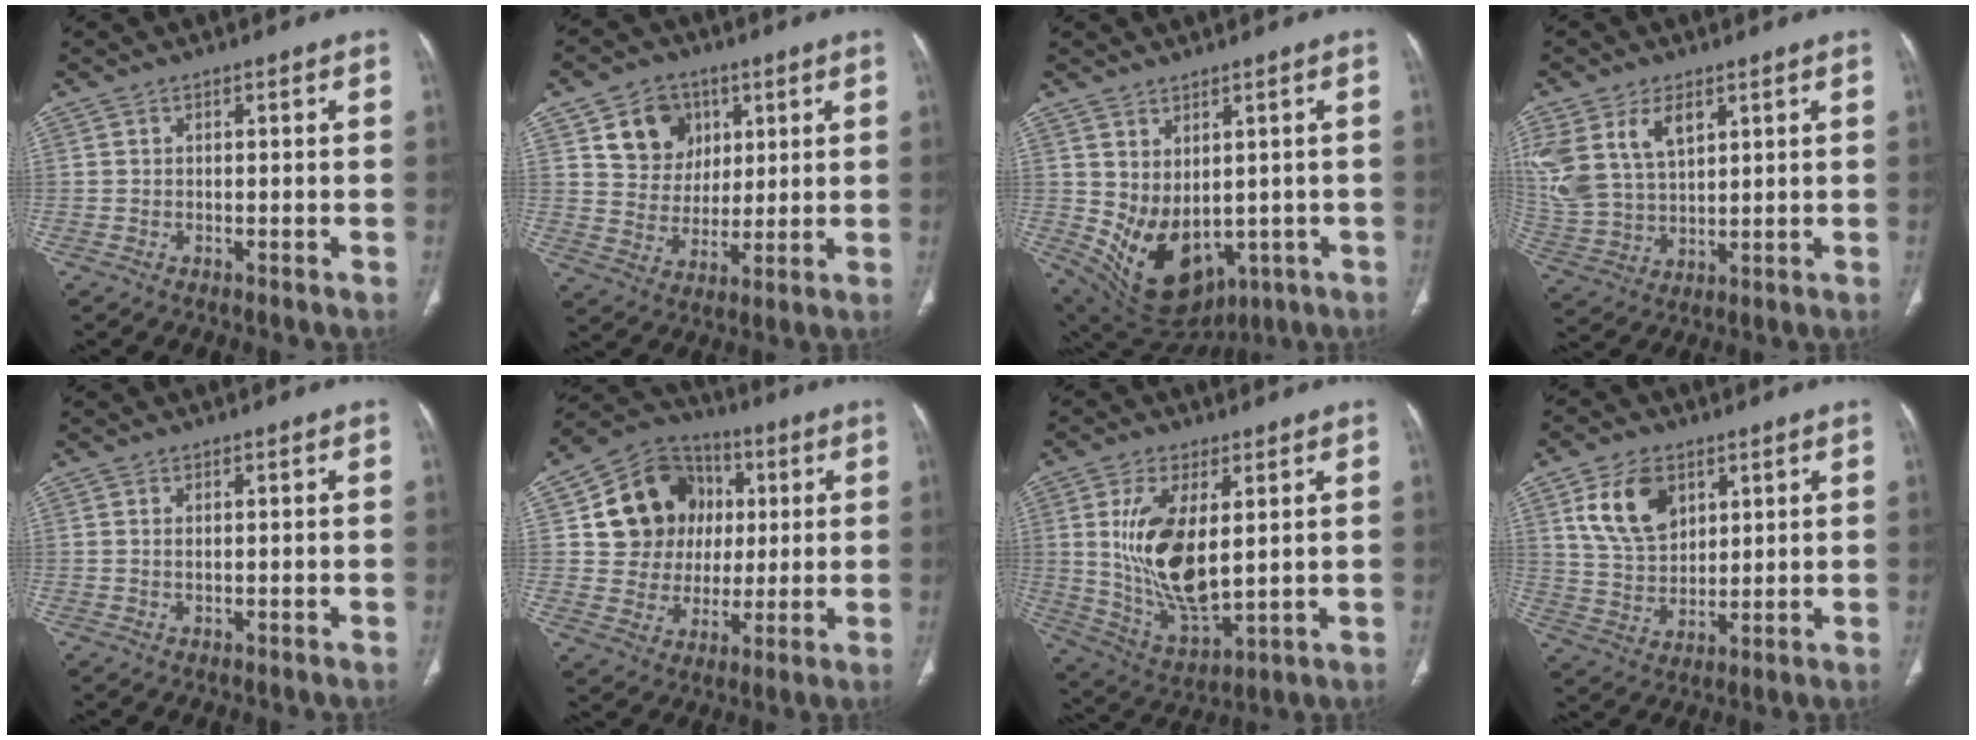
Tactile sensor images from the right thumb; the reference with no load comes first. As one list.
[{"total": 11.0, "force": [4.6, 9.1, 4.0], "torque": [-0.030, -0.017, 0.085]}, {"total": 14.1, "force": [-1.5, 9.5, 10.3], "torque": [-0.161, -0.011, 0.019]}, {"total": 14.1, "force": [6.2, 8.6, 9.3], "torque": [-0.198, -0.012, 0.137]}, {"total": 0.7, "force": [0.2, 0.3, 0.6], "torque": [-0.013, 0.000, 0.006]}, {"total": 16.5, "force": [3.4, 14.6, 6.9], "torque": [-0.077, 0.015, 0.065]}, {"total": 15.7, "force": [2.8, 7.2, 13.7], "torque": [-0.255, -0.025, 0.069]}, {"total": 11.6, "force": [5.2, 7.6, 7.1], "torque": [-0.109, -0.020, 0.106]}]